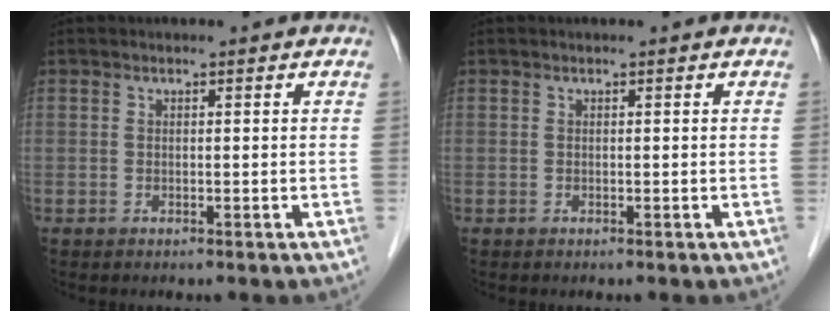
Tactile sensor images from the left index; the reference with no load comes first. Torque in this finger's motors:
{"motor_torque": [0.00, 0.00, 0.00, 0.00]}